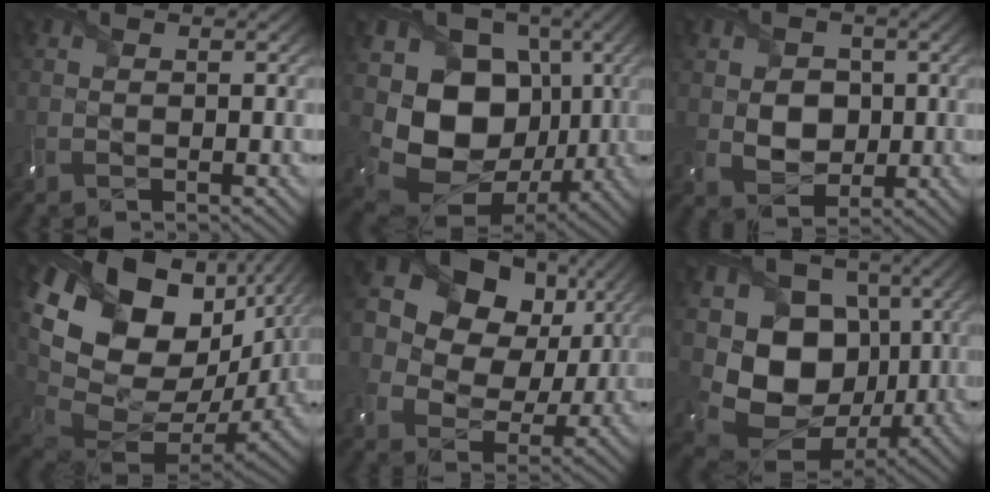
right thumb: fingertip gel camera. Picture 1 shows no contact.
{"total": 15.2, "force": [-0.7, 12.6, 8.4], "torque": [-0.182, -0.030, -0.009]}
{"total": 5.4, "force": [0.3, 4.5, 3.0], "torque": [-0.076, -0.008, 0.007]}
{"total": 19.3, "force": [5.9, 12.7, 13.2], "torque": [-0.271, -0.029, 0.145]}
{"total": 18.5, "force": [6.9, 14.3, 9.4], "torque": [-0.253, 0.063, 0.138]}
{"total": 13.6, "force": [0.0, 11.6, 7.2], "torque": [-0.162, -0.028, -0.001]}